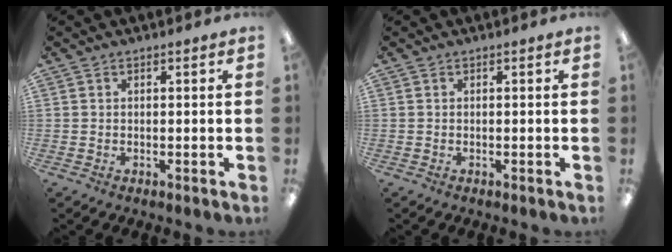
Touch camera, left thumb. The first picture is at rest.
{"total": 0.0}